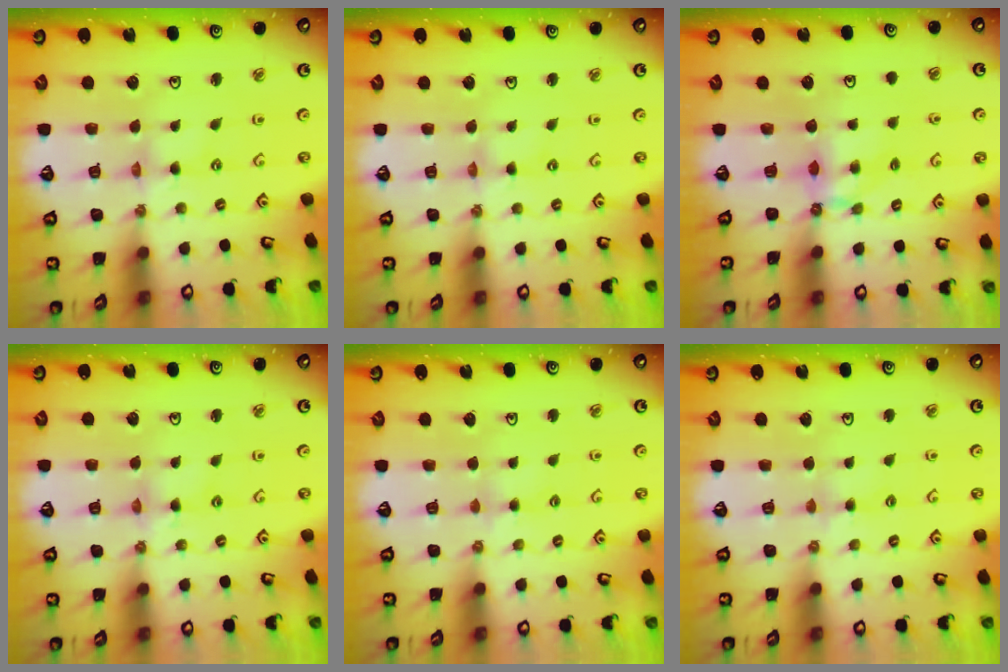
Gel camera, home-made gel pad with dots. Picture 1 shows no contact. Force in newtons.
{"total": 0.0}
{"total": 6.4, "press": 6.3, "slide": 0.5}
{"total": 2.9, "press": 2.9, "slide": 0.3}
{"total": 2.8, "press": 2.8, "slide": 0.5}
{"total": 2.8, "press": 2.8, "slide": 0.5}